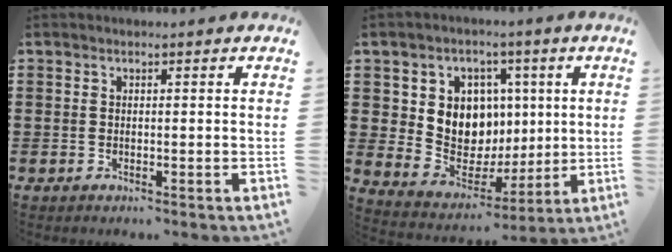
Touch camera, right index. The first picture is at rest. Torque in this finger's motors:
{"motor_torque": [2.10, 0.05, 0.91, 0.08]}